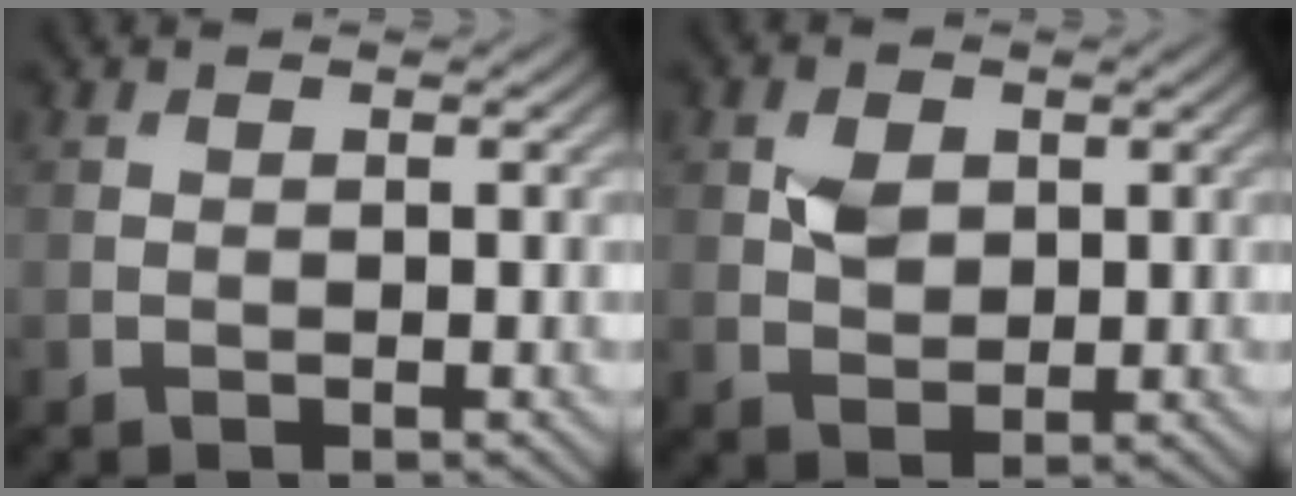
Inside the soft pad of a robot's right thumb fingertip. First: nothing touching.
{"total": 3.2, "force": [0.9, 2.4, 1.9], "torque": [-0.040, -0.002, 0.016]}